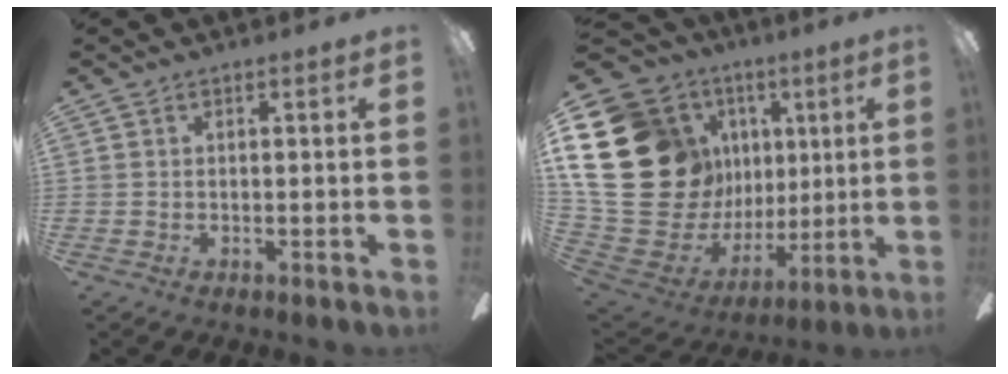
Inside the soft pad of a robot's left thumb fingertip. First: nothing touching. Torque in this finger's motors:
{"motor_torque": [2.54, 2.47, 2.30, -0.47, 0.60]}